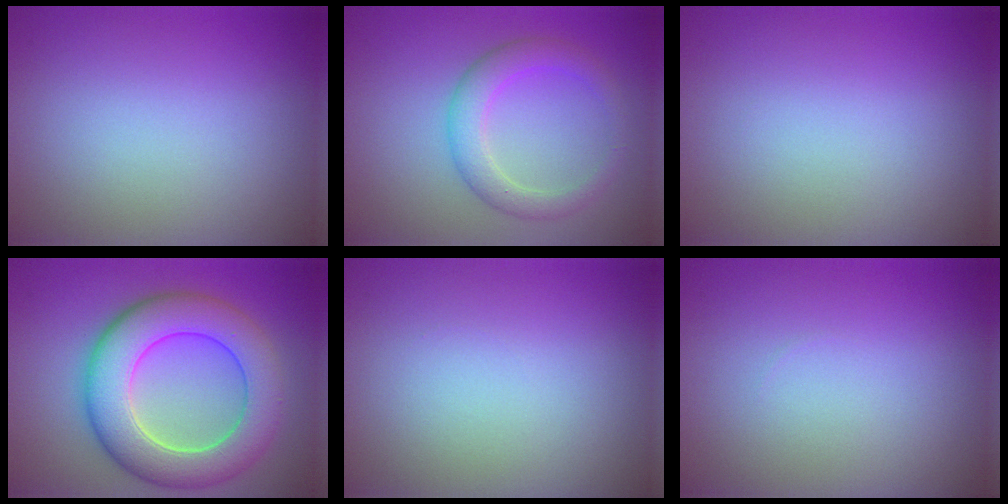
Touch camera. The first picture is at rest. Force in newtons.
{"total": 3.4, "press": 3.4, "slide": 0.2}
{"total": 0.0}
{"total": 9.1, "press": 9.1, "slide": 0.4}
{"total": 0.0}
{"total": 0.0}